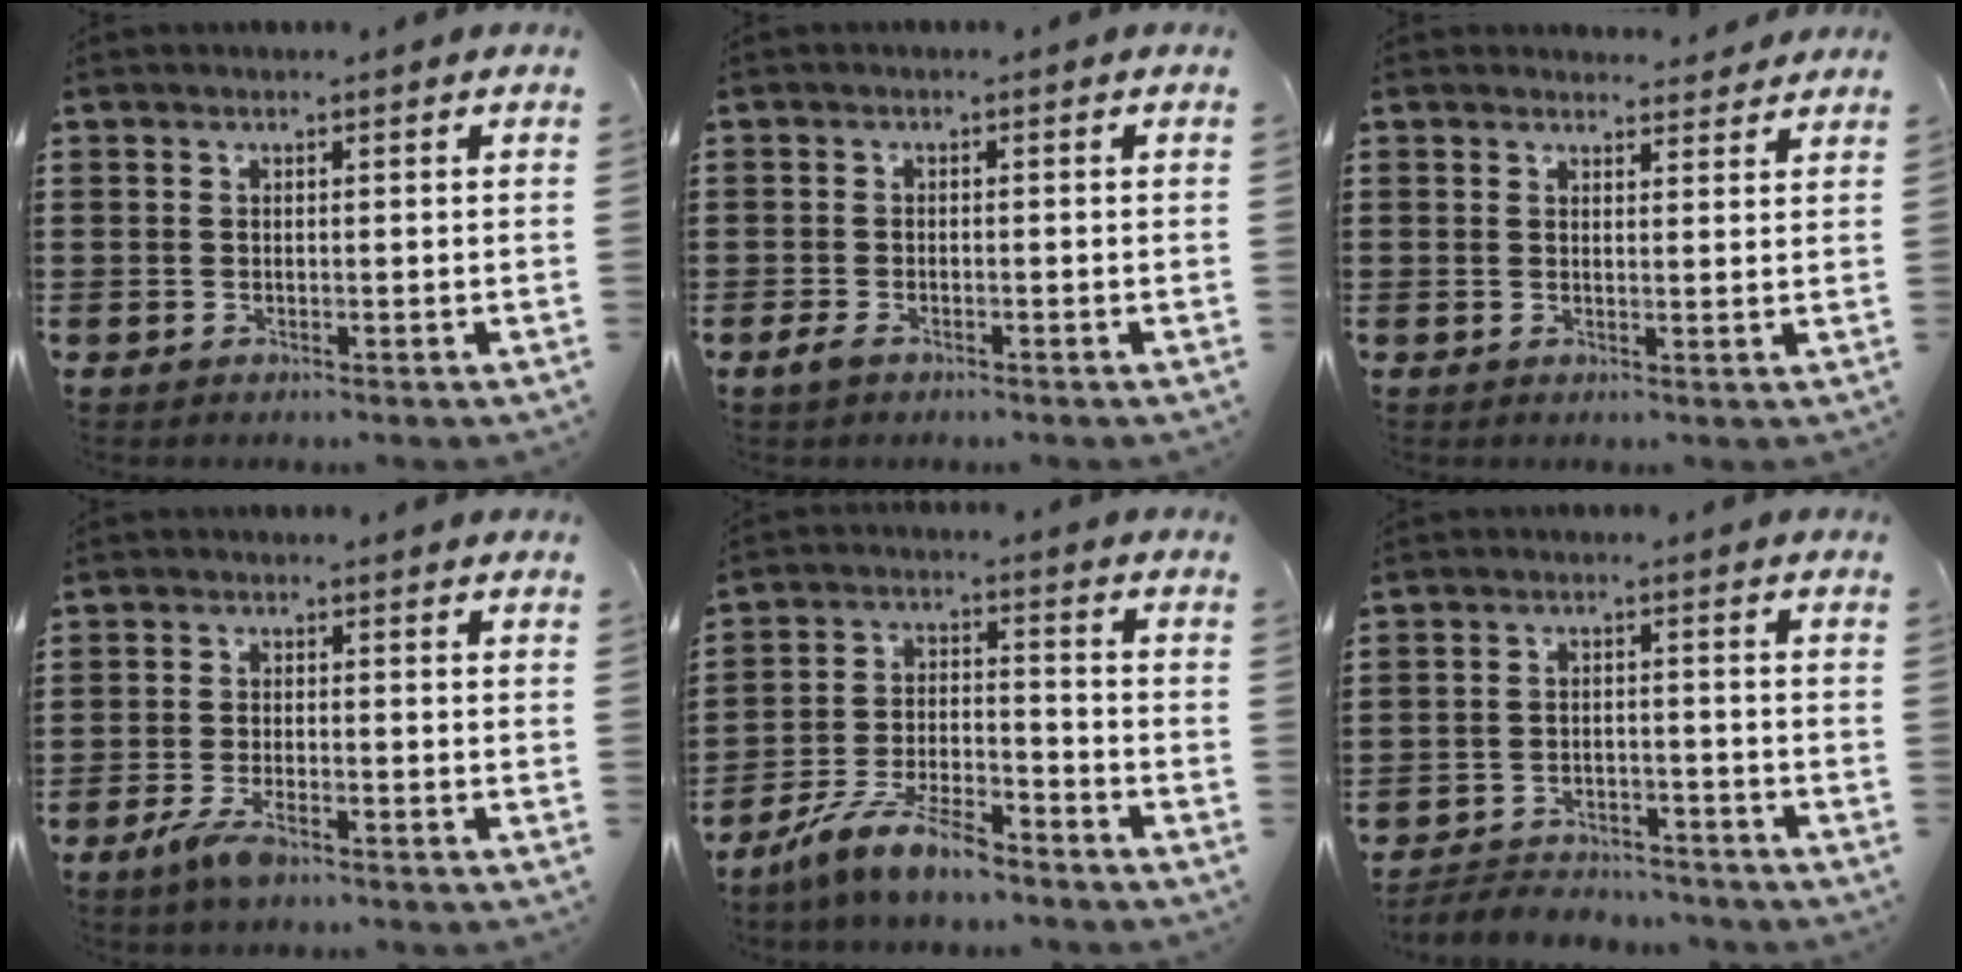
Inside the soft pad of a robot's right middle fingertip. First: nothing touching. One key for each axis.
{"total": 1.8, "fx": -1.1, "fy": 0.7, "fz": 1.2, "tx": -0.039, "ty": -0.007, "tz": -0.024}
{"total": 2.4, "fx": 2.3, "fy": 0.5, "fz": -0.1, "tx": 0.004, "ty": -0.006, "tz": 0.044}
{"total": 3.9, "fx": -2.4, "fy": 1.0, "fz": 2.9, "tx": -0.075, "ty": -0.008, "tz": -0.049}
{"total": 8.8, "fx": -7.2, "fy": 1.5, "fz": 4.7, "tx": -0.102, "ty": 0.006, "tz": -0.140}
{"total": 3.9, "fx": -3.8, "fy": 0.7, "fz": 0.2, "tx": -0.010, "ty": 0.004, "tz": -0.081}